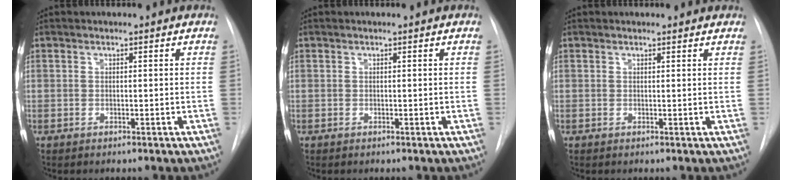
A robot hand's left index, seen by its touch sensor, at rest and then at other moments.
{"total": 0.0}
{"total": 1.5, "force": [1.4, 0.5, 0.1], "torque": [-0.005, 0.002, 0.011]}